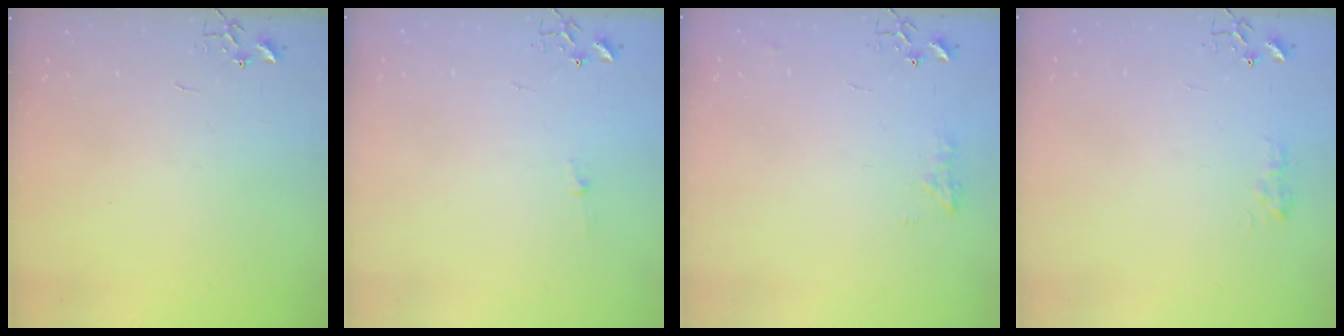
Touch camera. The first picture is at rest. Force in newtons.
{"total": 2.9, "press": 2.9, "slide": 0.4}
{"total": 7.5, "press": 7.5, "slide": 0.5}
{"total": 6.8, "press": 6.8, "slide": 0.7}